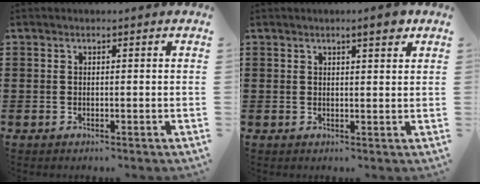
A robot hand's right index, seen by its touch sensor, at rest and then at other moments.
{"total": 2.9, "force": [2.0, 0.5, 2.1], "torque": [-0.028, -0.002, 0.030]}